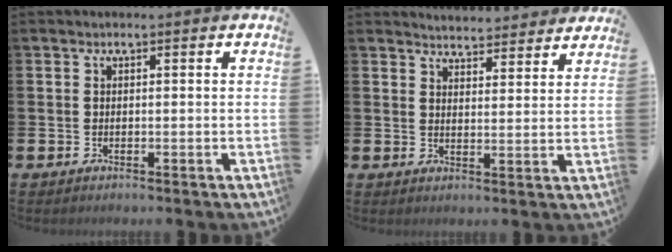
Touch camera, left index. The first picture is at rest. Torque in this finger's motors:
{"motor_torque": [1.07, -1.08, 0.26, 0.02]}